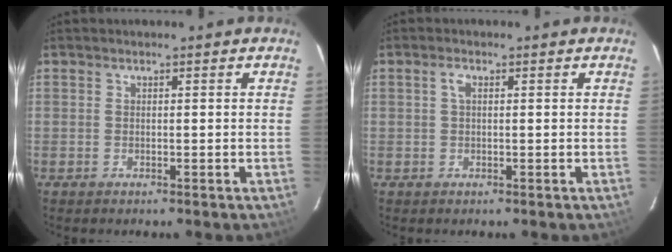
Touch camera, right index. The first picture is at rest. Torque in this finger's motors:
{"motor_torque": [0.01, 0.00, 0.02, 0.03]}